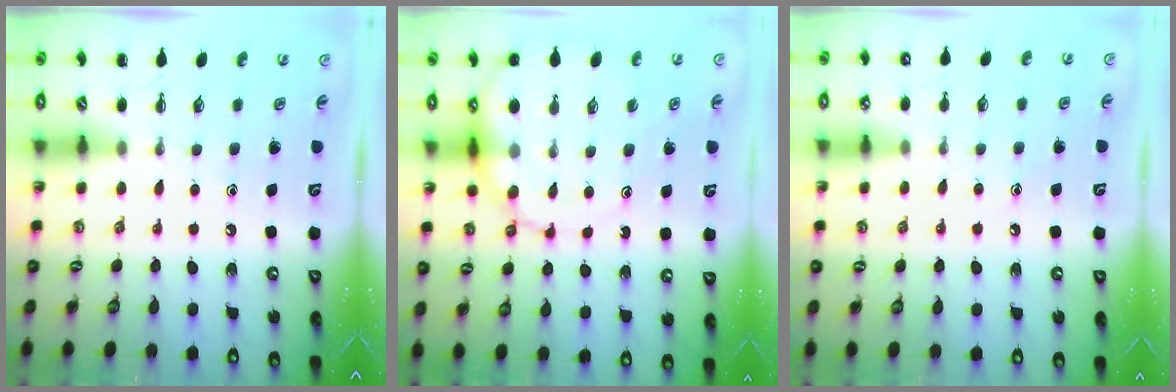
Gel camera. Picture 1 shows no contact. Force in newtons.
{"total": 11.7, "press": 11.4, "slide": 2.8}
{"total": 5.2, "press": 5.0, "slide": 1.4}